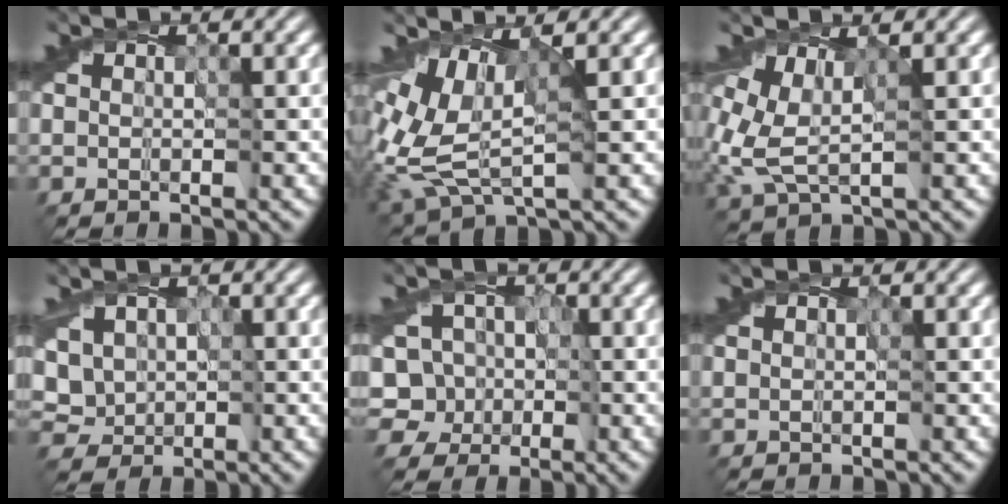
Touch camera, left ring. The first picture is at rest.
{"total": 5.2, "force": [0.4, 2.6, 4.5], "torque": [-0.117, -0.001, 0.009]}
{"total": 3.5, "force": [0.7, 1.8, 2.9], "torque": [-0.090, -0.005, 0.014]}
{"total": 3.7, "force": [1.3, 3.0, 1.6], "torque": [-0.040, 0.007, 0.035]}
{"total": 6.3, "force": [0.1, 5.8, 2.3], "torque": [-0.029, 0.041, -0.042]}
{"total": 0.0}